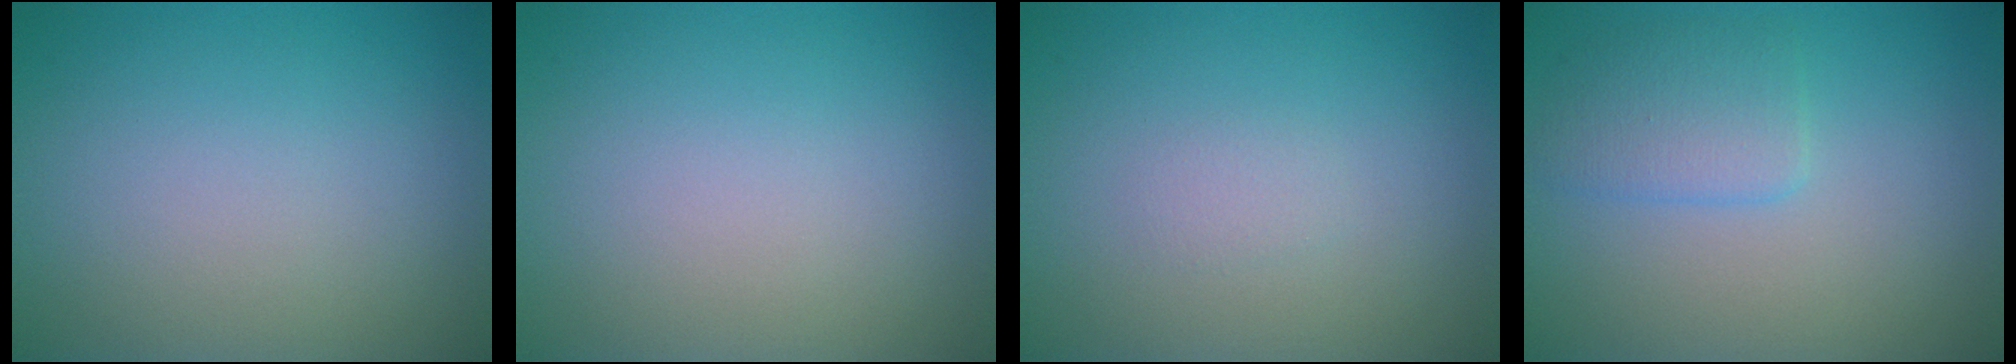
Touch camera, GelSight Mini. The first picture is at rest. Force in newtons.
{"total": 0.0}
{"total": 0.6, "press": 0.6, "slide": 0.1}
{"total": 2.5, "press": 2.5, "slide": 0.1}